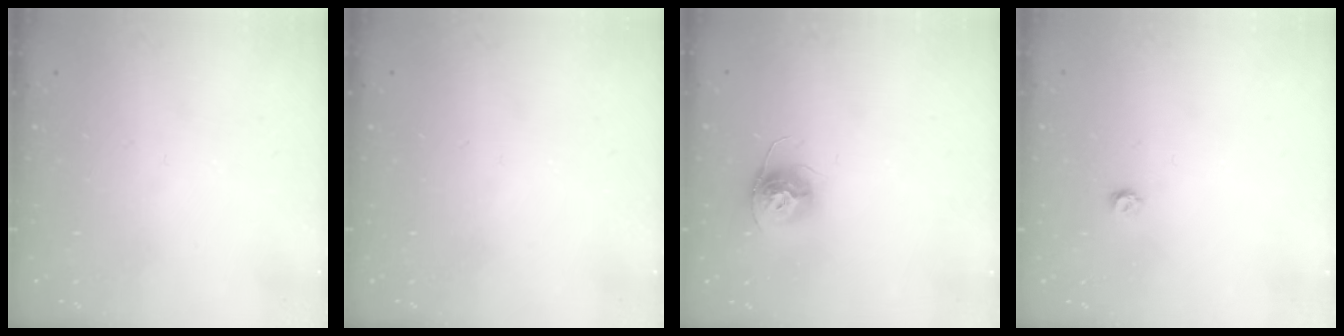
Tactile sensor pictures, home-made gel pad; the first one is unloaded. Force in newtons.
{"total": 0.0}
{"total": 11.3, "press": 11.2, "slide": 0.8}
{"total": 3.2, "press": 3.2, "slide": 0.3}